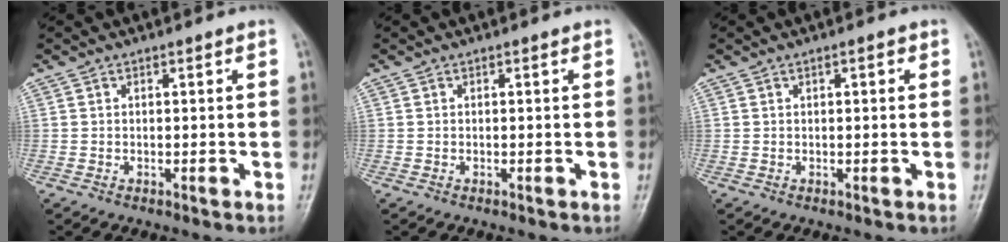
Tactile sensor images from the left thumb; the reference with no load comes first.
{"total": 0.0}
{"total": 1.3, "force": [0.5, 0.5, 1.1], "torque": [-0.014, 0.002, 0.005]}